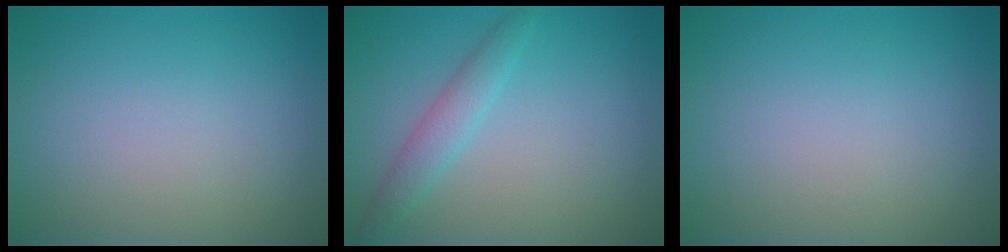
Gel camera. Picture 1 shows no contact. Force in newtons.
{"total": 2.2, "press": 2.2, "slide": 0.1}
{"total": 0.0}